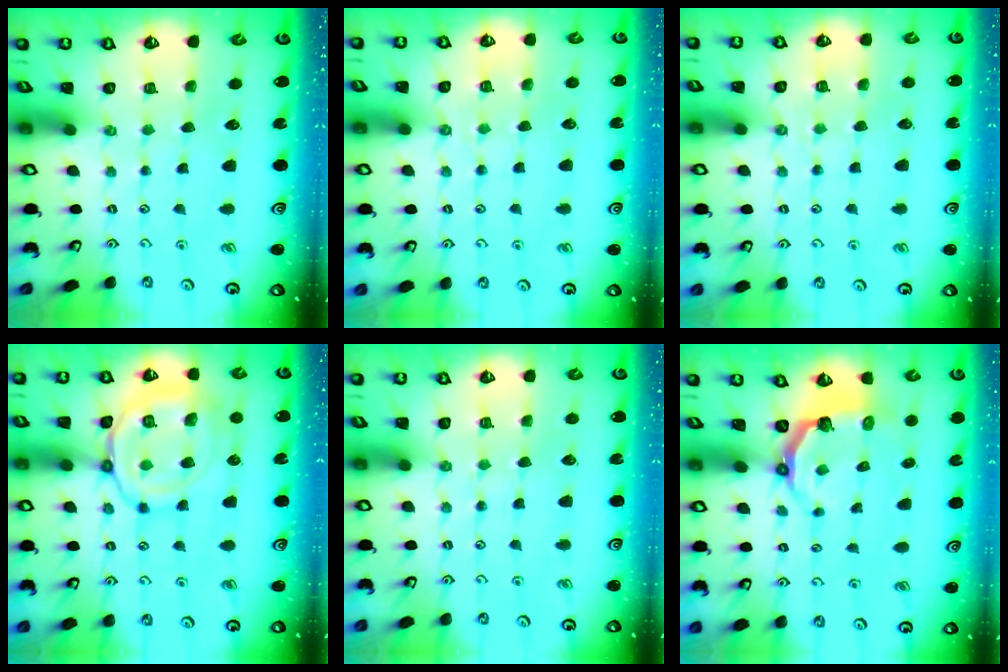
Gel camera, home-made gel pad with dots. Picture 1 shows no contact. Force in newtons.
{"total": 2.8, "press": 2.8, "slide": 0.3}
{"total": 2.8, "press": 2.8, "slide": 0.3}
{"total": 14.4, "press": 14.4, "slide": 1.1}
{"total": 4.3, "press": 4.3, "slide": 0.6}
{"total": 4.4, "press": 2.8, "slide": 3.4}